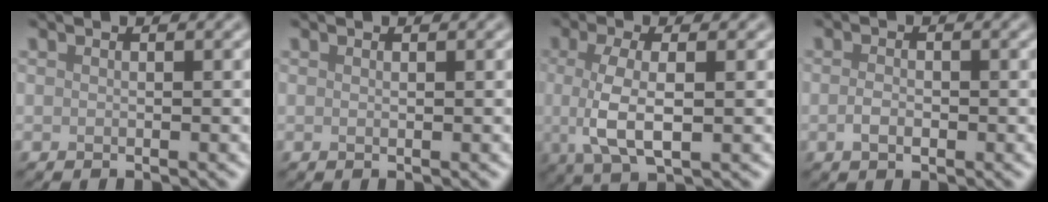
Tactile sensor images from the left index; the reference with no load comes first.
{"total": 0.0}
{"total": 4.8, "force": [0.0, 1.7, 4.6], "torque": [-0.098, -0.002, -0.003]}
{"total": 1.5, "force": [-0.3, 0.9, 1.1], "torque": [-0.024, 0.001, -0.009]}